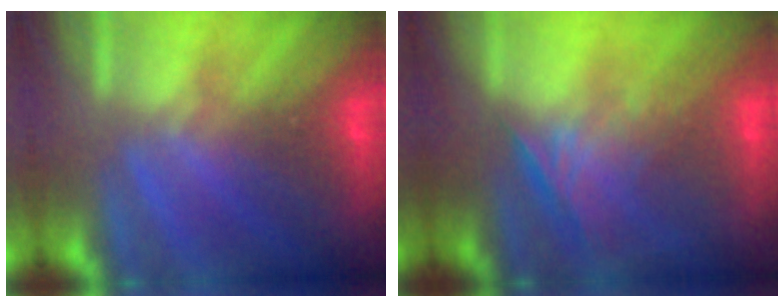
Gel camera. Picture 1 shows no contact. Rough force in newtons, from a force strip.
{"total": 1.1}